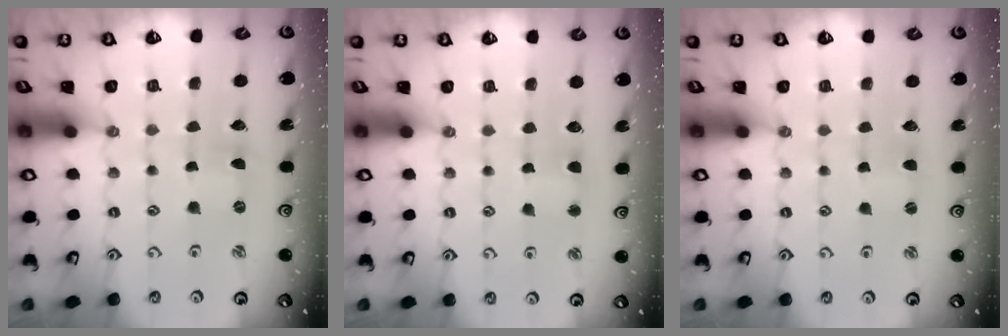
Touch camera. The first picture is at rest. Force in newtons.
{"total": 2.5, "press": 2.4, "slide": 0.4}
{"total": 1.2, "press": 1.2, "slide": 0.2}